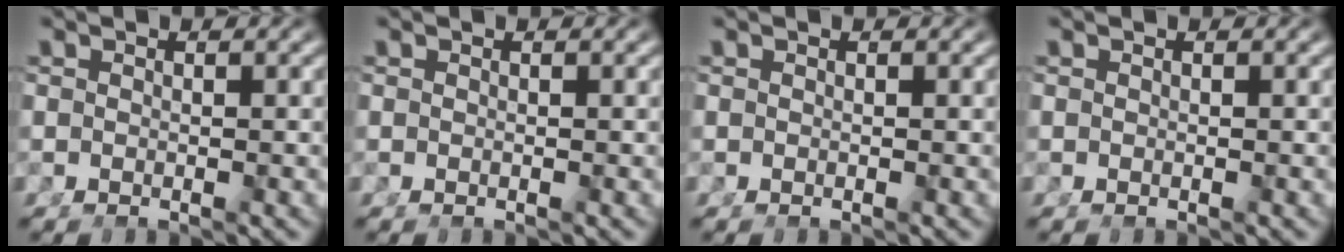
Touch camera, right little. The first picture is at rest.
{"total": 0.0}
{"total": 0.0}
{"total": 0.0}